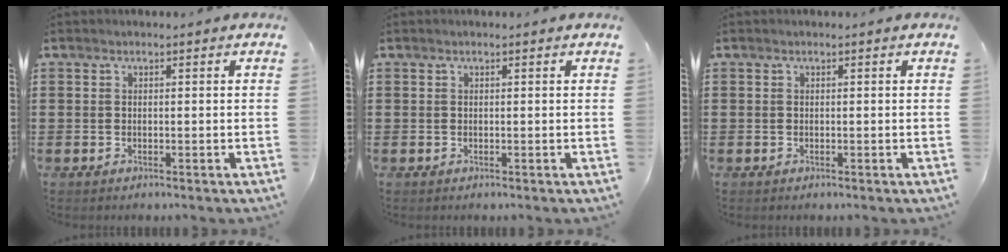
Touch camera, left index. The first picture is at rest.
{"total": 0.0}
{"total": 0.0}